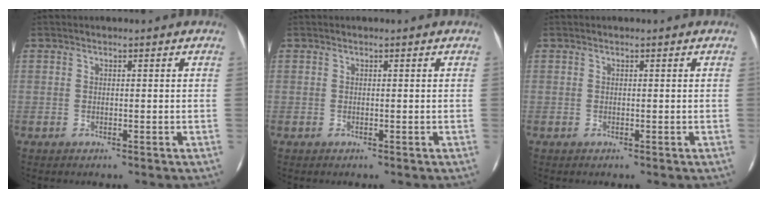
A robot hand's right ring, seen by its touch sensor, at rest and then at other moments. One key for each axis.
{"total": 0.0}
{"total": 0.0}